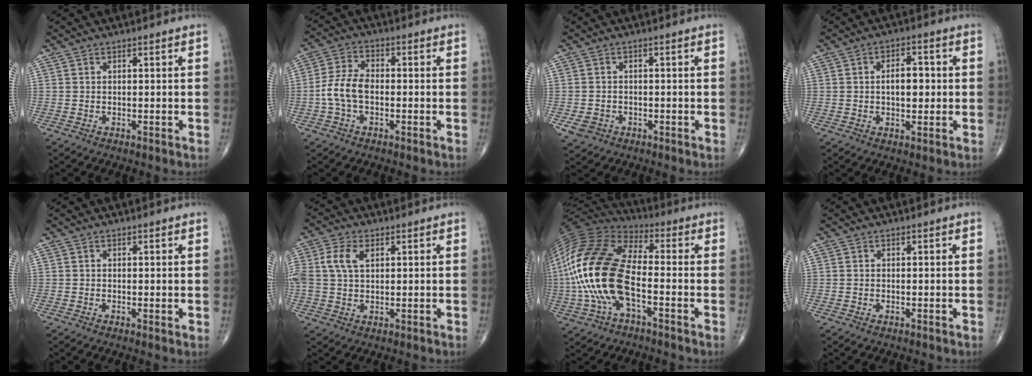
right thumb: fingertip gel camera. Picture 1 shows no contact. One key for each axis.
{"total": 6.7, "fx": -1.4, "fy": 3.8, "fz": 5.4, "tx": -0.117, "ty": 0.021, "tz": -0.033}
{"total": 3.3, "fx": -1.3, "fy": 2.7, "fz": 1.3, "tx": -0.023, "ty": 0.003, "tz": -0.017}
{"total": 5.9, "fx": 0.2, "fy": 3.2, "fz": 4.9, "tx": -0.065, "ty": 0.009, "tz": -0.001}
{"total": 0.6, "fx": 0.1, "fy": 0.1, "fz": 0.6, "tx": -0.013, "ty": -0.004, "tz": -0.001}
{"total": 6.8, "fx": 1.9, "fy": 4.1, "fz": 5.1, "tx": -0.121, "ty": 0.010, "tz": 0.037}
{"total": 21.5, "fx": -3.7, "fy": 10.1, "fz": 18.6, "tx": -0.408, "ty": 0.021, "tz": -0.076}
{"total": 0.0}